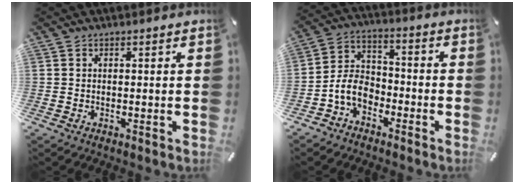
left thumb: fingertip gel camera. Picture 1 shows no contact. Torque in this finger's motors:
{"motor_torque": [0.40, 0.98, 0.16, 0.16, 0.06]}